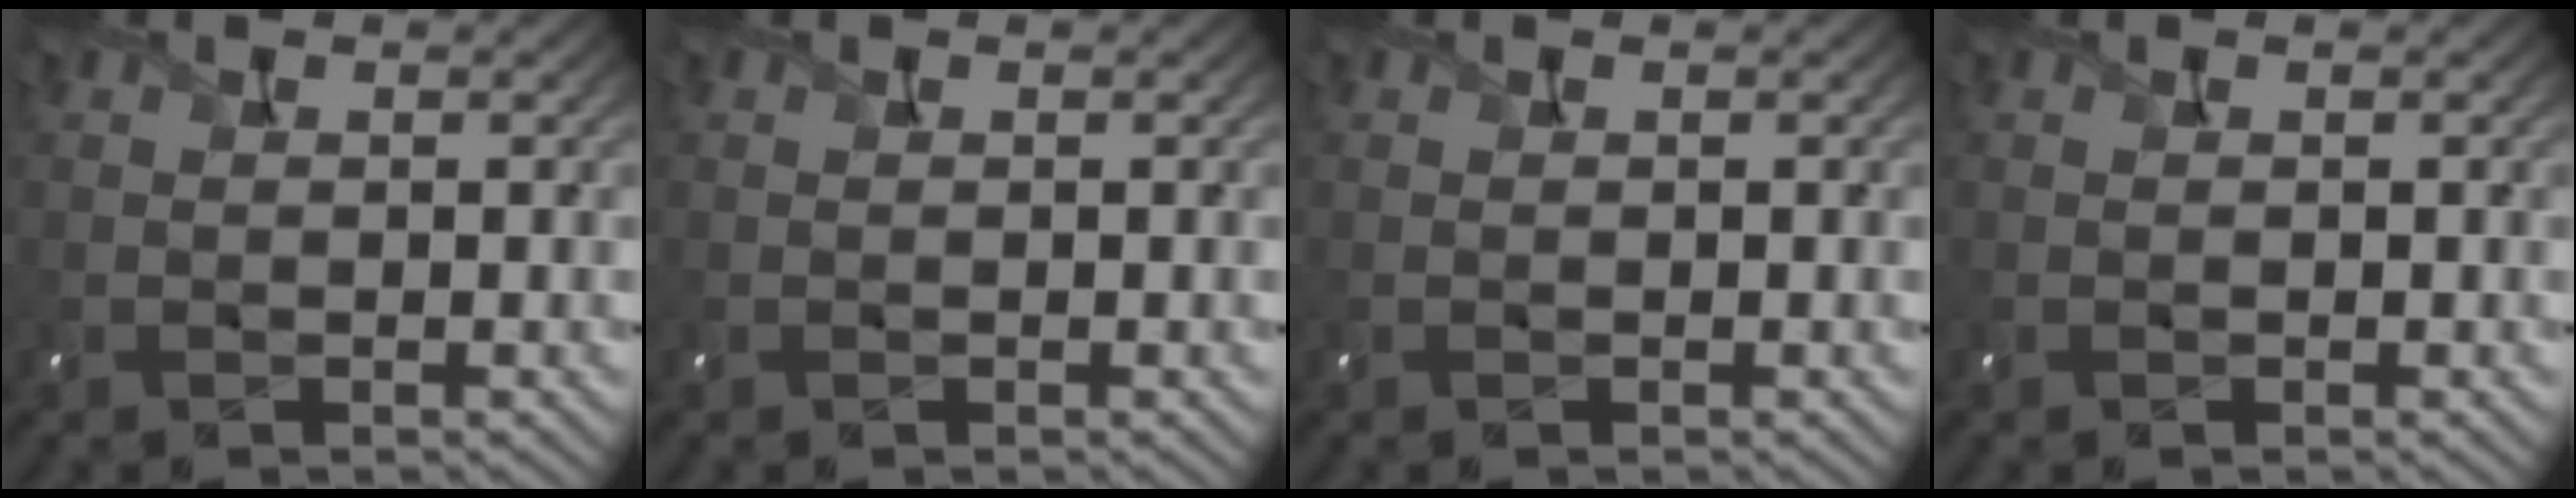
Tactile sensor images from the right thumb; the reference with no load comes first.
{"total": 0.0}
{"total": 0.0}
{"total": 0.0}